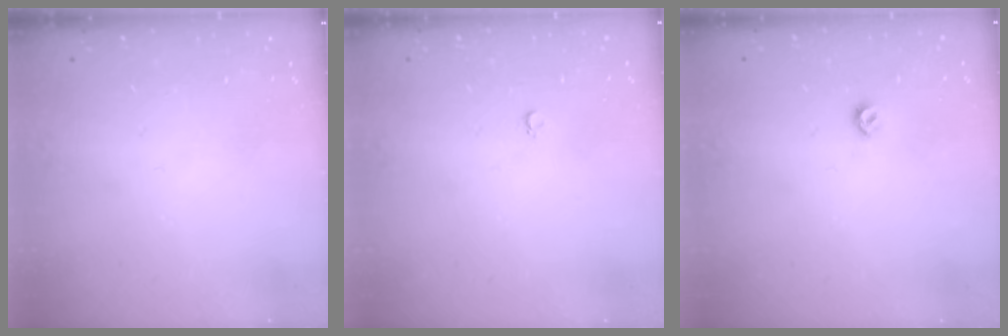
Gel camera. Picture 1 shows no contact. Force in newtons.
{"total": 2.6, "press": 2.6, "slide": 0.3}
{"total": 4.9, "press": 4.8, "slide": 0.8}